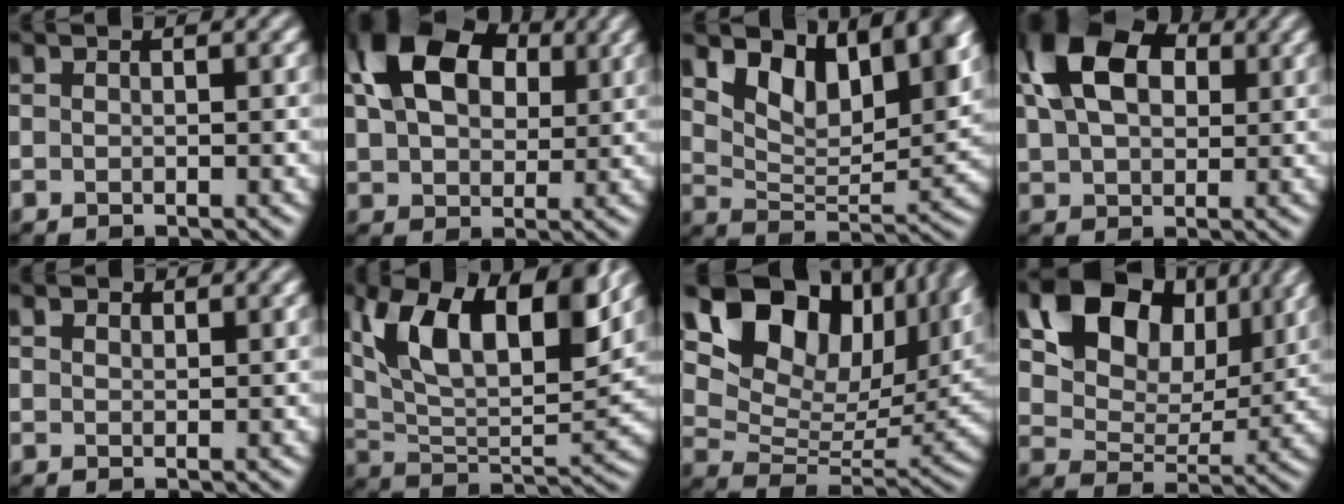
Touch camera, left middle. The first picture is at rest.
{"total": 11.6, "force": [4.4, 7.6, 7.7], "torque": [-0.158, 0.029, 0.072]}
{"total": 8.1, "force": [4.7, 3.9, 5.3], "torque": [-0.092, -0.009, 0.085]}
{"total": 10.6, "force": [3.9, 6.6, 7.3], "torque": [-0.148, 0.031, 0.063]}
{"total": 1.2, "force": [1.0, 0.6, 0.4], "torque": [-0.007, -0.003, 0.016]}
{"total": 12.9, "force": [5.7, 5.8, 10.1], "torque": [-0.168, 0.008, 0.098]}
{"total": 17.1, "force": [9.6, 9.7, 10.3], "torque": [-0.190, 0.030, 0.171]}
{"total": 12.6, "force": [6.8, 7.9, 7.0], "torque": [-0.134, 0.016, 0.111]}